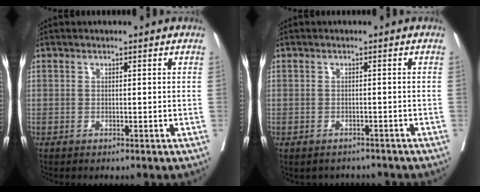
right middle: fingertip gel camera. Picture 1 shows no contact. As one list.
[{"total": 3.0, "force": [-2.6, 1.4, -0.1], "torque": [0.003, 0.007, -0.035]}]